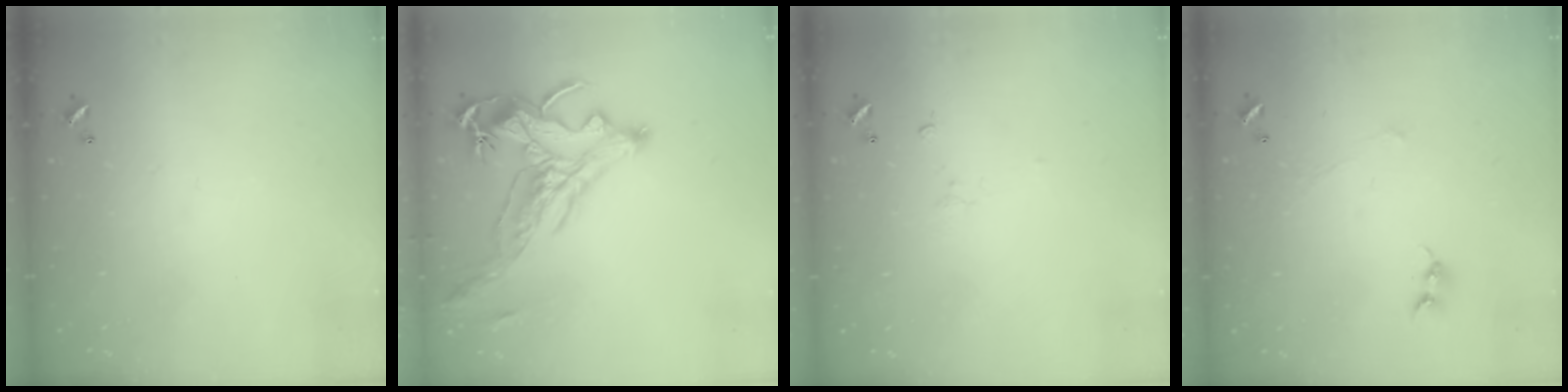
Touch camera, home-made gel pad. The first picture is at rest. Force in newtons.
{"total": 2.9, "press": 2.5, "slide": 1.3}
{"total": 1.1, "press": 0.9, "slide": 0.5}
{"total": 1.0, "press": 0.8, "slide": 0.6}